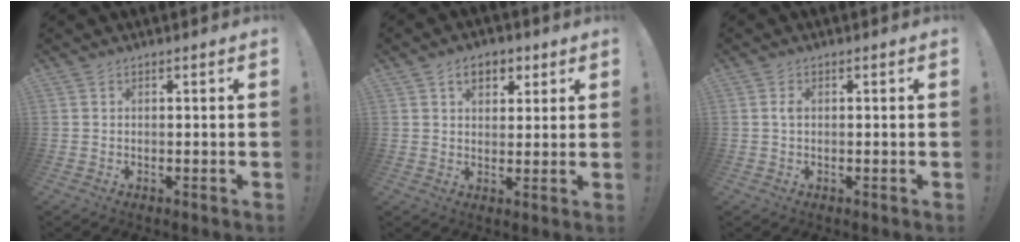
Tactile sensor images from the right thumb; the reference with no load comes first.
{"total": 6.5, "force": [3.0, 4.5, 3.6], "torque": [-0.049, -0.002, 0.054]}
{"total": 1.2, "force": [0.0, 0.7, 0.9], "torque": [-0.023, 0.007, 0.001]}